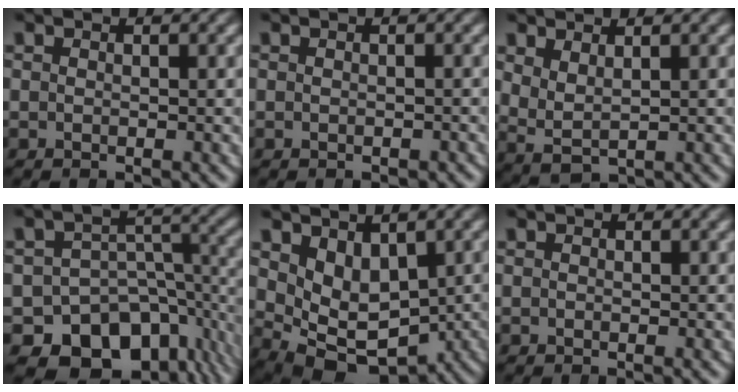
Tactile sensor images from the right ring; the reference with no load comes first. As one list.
[{"total": 0.6, "force": [-0.5, 0.2, 0.1], "torque": [-0.001, -0.003, -0.006]}, {"total": 3.8, "force": [0.8, 3.0, 2.2], "torque": [-0.068, -0.018, 0.028]}, {"total": 14.9, "force": [-6.7, 11.0, 7.4], "torque": [-0.124, -0.043, -0.103]}, {"total": 9.3, "force": [-2.0, 7.0, 5.8], "torque": [-0.112, -0.044, -0.014]}, {"total": 0.0}]